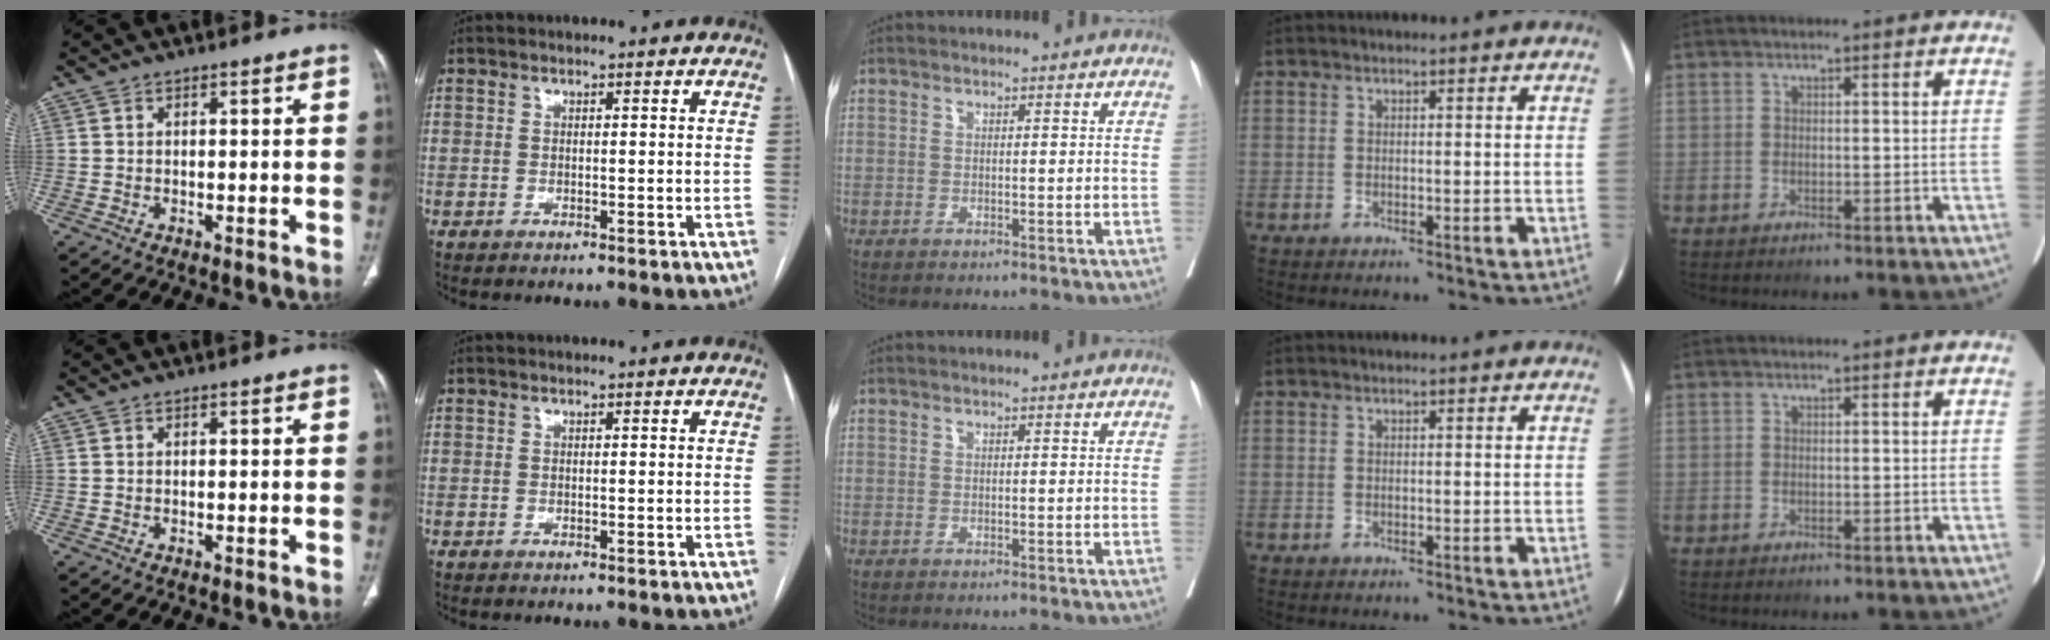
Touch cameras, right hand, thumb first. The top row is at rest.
{}